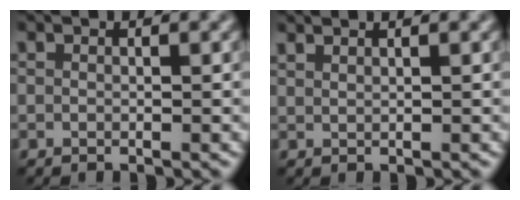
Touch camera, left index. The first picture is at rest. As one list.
[{"total": 2.0, "force": [1.6, 0.7, 0.9], "torque": [-0.001, 0.000, 0.010]}]